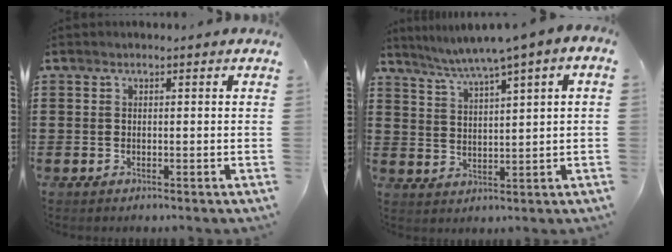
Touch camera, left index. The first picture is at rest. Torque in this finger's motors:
{"motor_torque": [1.93, -0.21, 0.82, 0.21]}